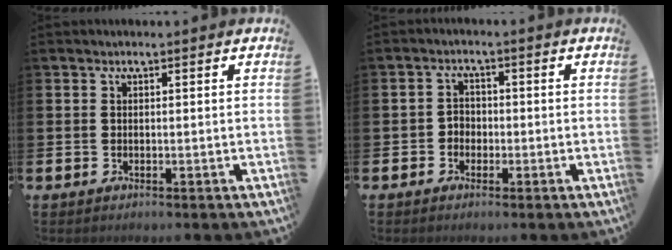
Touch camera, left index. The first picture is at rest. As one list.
[{"total": 2.1, "force": [-1.0, 1.8, 0.5], "torque": [-0.010, 0.006, -0.024]}]